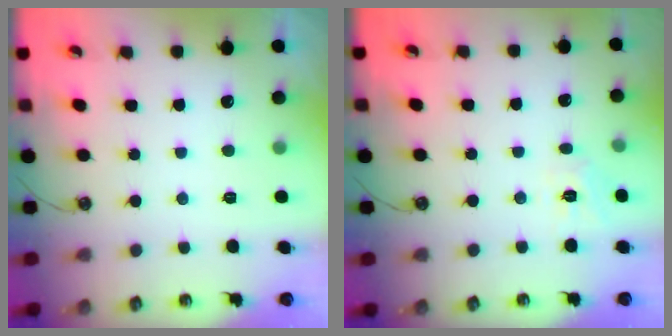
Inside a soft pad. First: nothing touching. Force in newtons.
{"total": 5.8, "press": 5.8, "slide": 0.5}